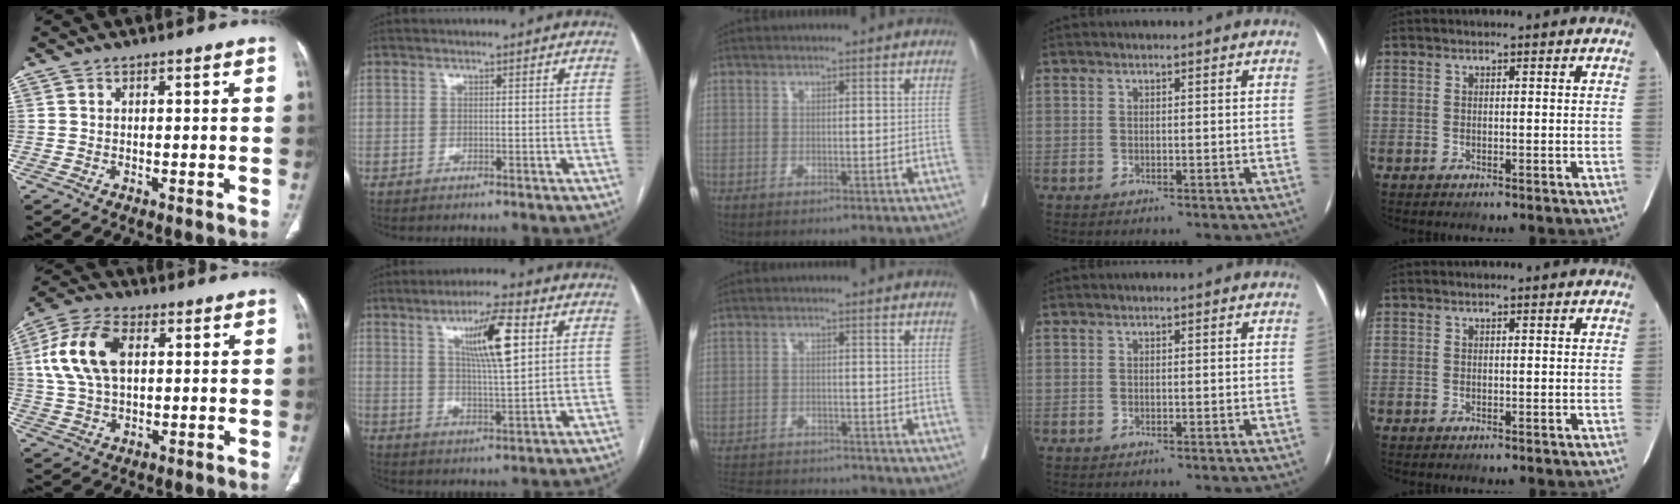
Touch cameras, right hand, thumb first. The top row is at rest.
{"thumb": {"total": 12.9, "force": [2.8, 7.6, 10.0], "torque": [-0.203, 0.015, 0.051]}, "index": {"total": 10.1, "force": [3.8, 1.0, 9.3], "torque": [-0.159, 0.004, 0.063]}, "middle": {"total": 13.8, "force": [-13.0, 2.7, 4.0], "torque": [-0.089, -0.001, -0.180]}}